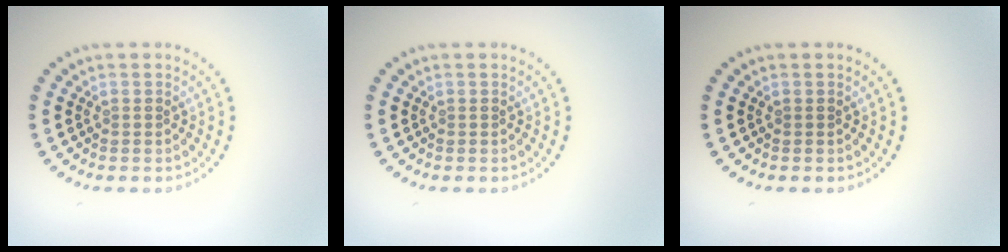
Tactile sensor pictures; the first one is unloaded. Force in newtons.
{"total": 0.0}
{"total": 0.0}